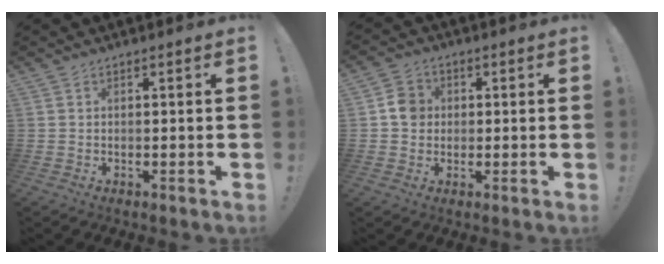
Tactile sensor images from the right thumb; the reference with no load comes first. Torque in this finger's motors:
{"motor_torque": [0.35, 0.13, 0.25, -0.18, -0.01]}